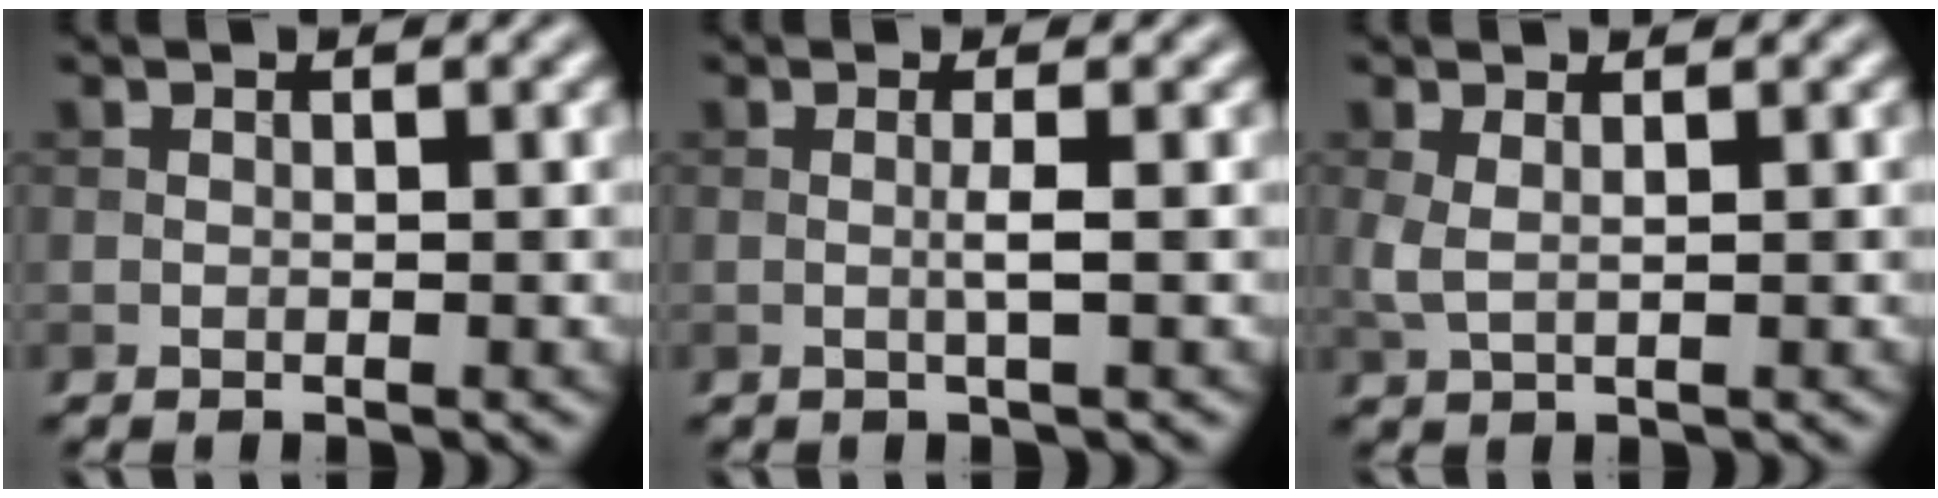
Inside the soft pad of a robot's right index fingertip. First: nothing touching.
{"total": 1.3, "force": [0.0, 0.1, 1.3], "torque": [-0.026, 0.001, -0.004]}
{"total": 1.5, "force": [0.6, 0.5, 1.3], "torque": [-0.035, 0.001, 0.012]}